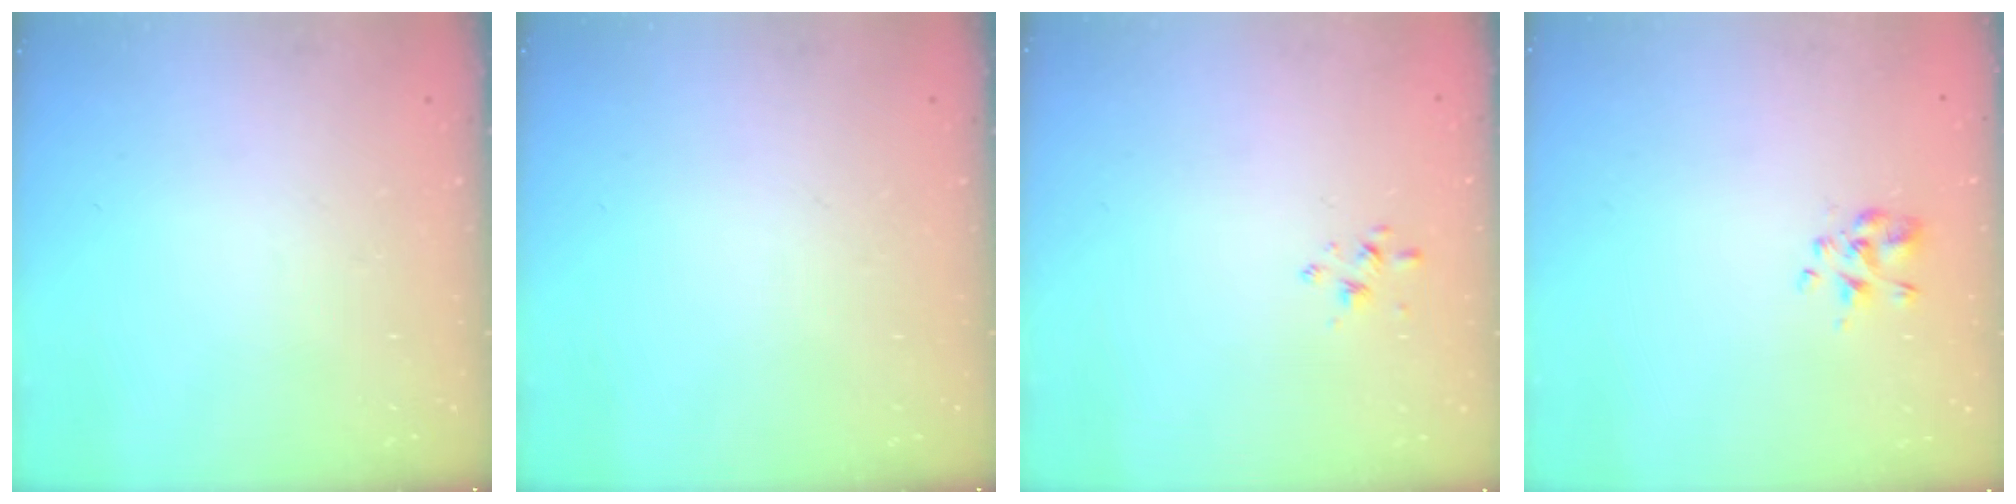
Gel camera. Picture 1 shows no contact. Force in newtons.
{"total": 0.0}
{"total": 2.0, "press": 1.9, "slide": 0.7}
{"total": 2.3, "press": 2.2, "slide": 0.8}